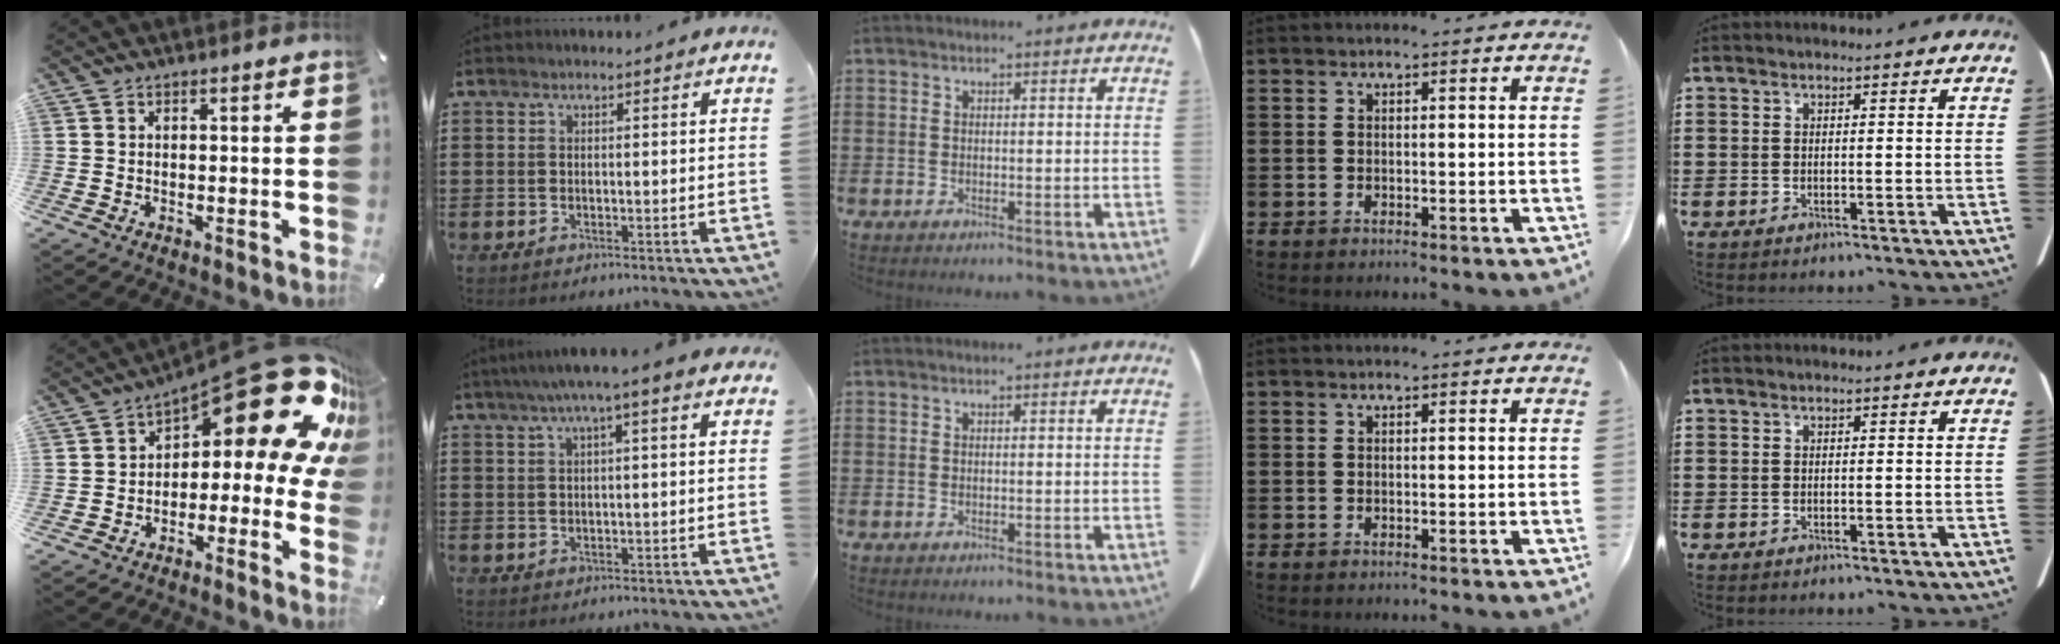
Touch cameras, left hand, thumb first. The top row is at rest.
{"thumb": {"total": 22.2, "force": [10.3, 8.7, 17.6], "torque": [-0.239, -0.074, 0.179]}, "index": {"total": 3.6, "force": [0.8, 0.1, 3.5], "torque": [-0.065, 0.000, 0.012]}}